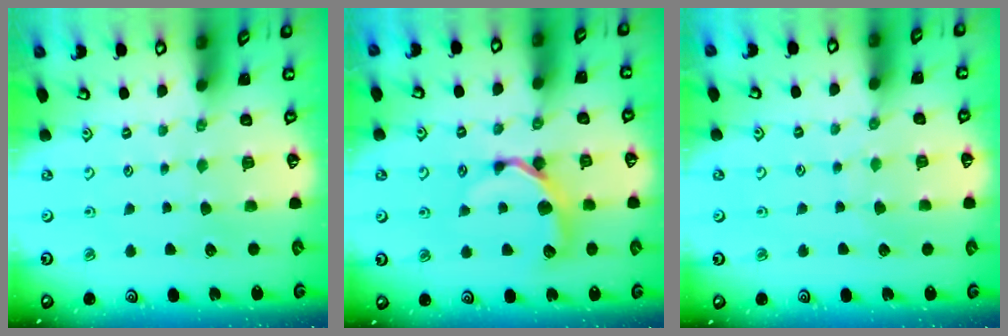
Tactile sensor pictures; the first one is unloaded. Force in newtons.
{"total": 10.1, "press": 10.0, "slide": 1.2}
{"total": 5.2, "press": 5.2, "slide": 0.4}